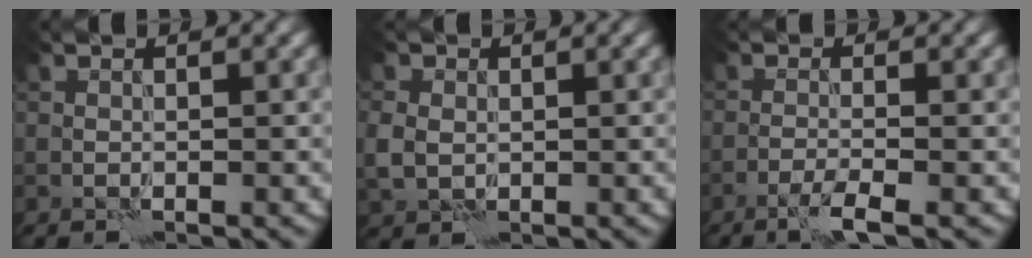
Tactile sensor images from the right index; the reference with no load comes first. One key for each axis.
{"total": 2.5, "fx": -0.3, "fy": 2.0, "fz": 1.4, "tx": -0.036, "ty": -0.001, "tz": -0.008}
{"total": 2.5, "fx": -1.5, "fy": 0.2, "fz": 2.0, "tx": -0.036, "ty": 0.002, "tz": -0.039}